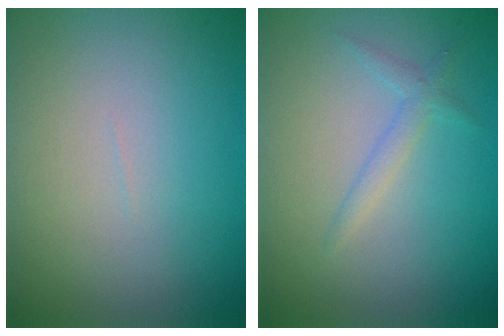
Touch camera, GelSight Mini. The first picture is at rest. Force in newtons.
{"total": 1.3, "press": 1.3, "slide": 0.1}